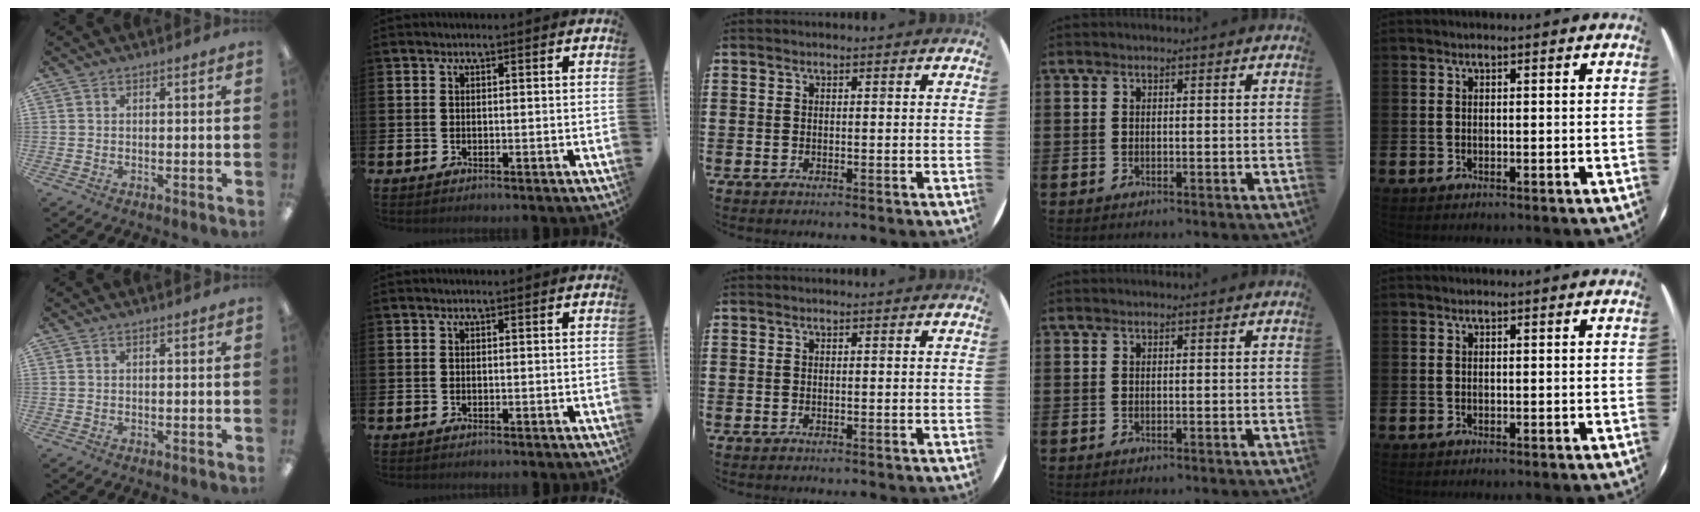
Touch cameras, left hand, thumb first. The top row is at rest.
{}